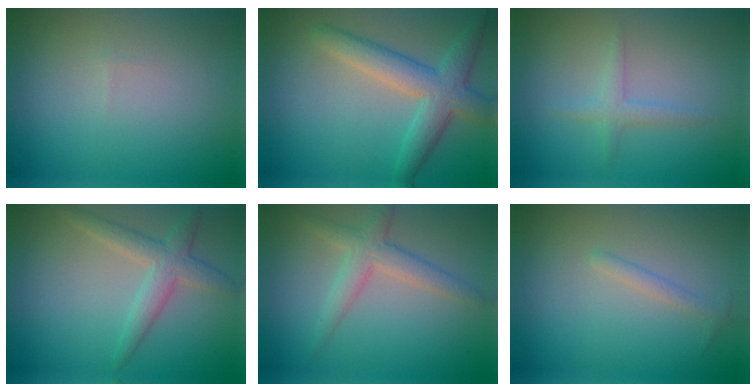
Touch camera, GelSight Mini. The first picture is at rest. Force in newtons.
{"total": 5.1, "press": 5.1, "slide": 0.1}
{"total": 1.5, "press": 1.5, "slide": 0.1}
{"total": 3.3, "press": 3.3, "slide": 0.1}
{"total": 3.1, "press": 3.1, "slide": 0.2}
{"total": 1.0, "press": 1.0, "slide": 0.0}